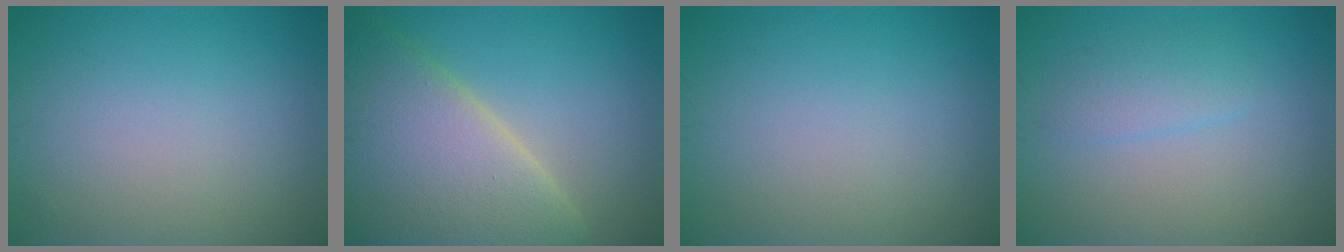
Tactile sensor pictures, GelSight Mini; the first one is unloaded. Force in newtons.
{"total": 10.8, "press": 10.8, "slide": 0.8}
{"total": 0.0}
{"total": 1.8, "press": 1.8, "slide": 0.0}